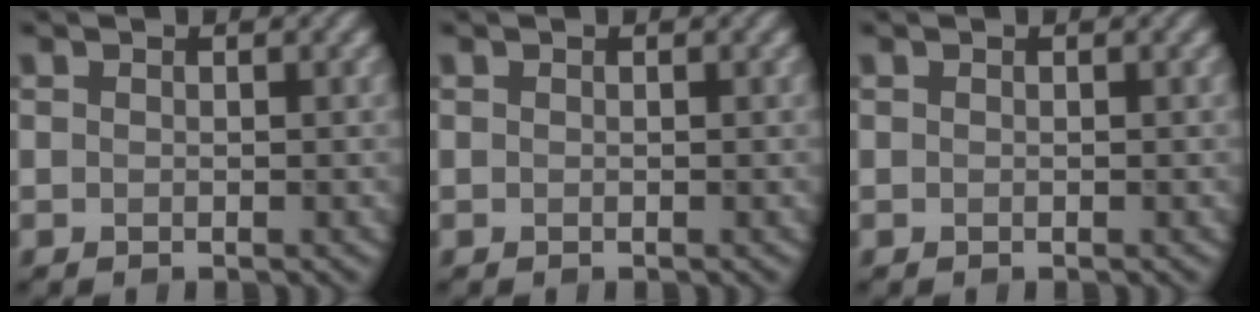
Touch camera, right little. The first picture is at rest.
{"total": 0.0}
{"total": 0.0}